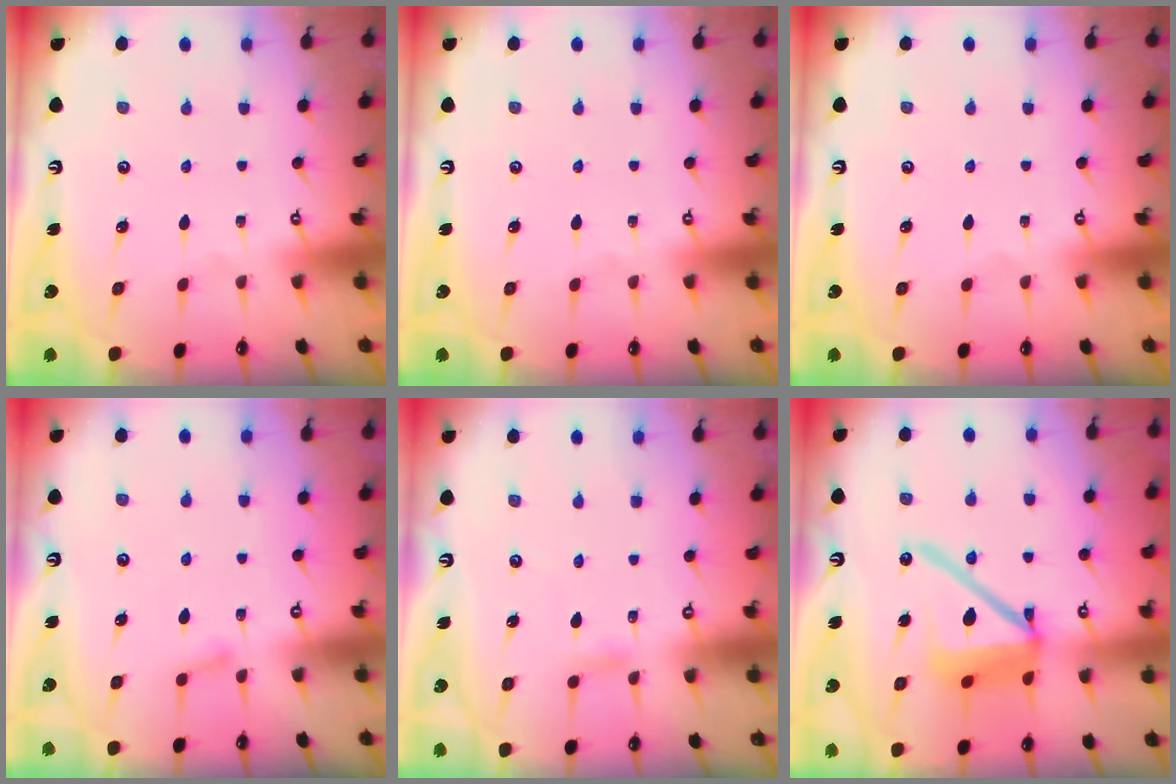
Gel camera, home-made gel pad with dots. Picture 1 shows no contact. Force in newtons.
{"total": 0.0}
{"total": 0.0}
{"total": 4.3, "press": 4.3, "slide": 0.5}
{"total": 4.4, "press": 4.4, "slide": 0.4}
{"total": 15.8, "press": 15.7, "slide": 2.2}